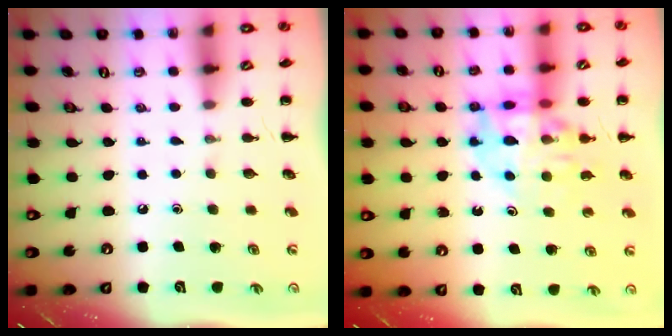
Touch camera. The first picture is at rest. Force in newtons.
{"total": 13.8, "press": 13.2, "slide": 3.7}